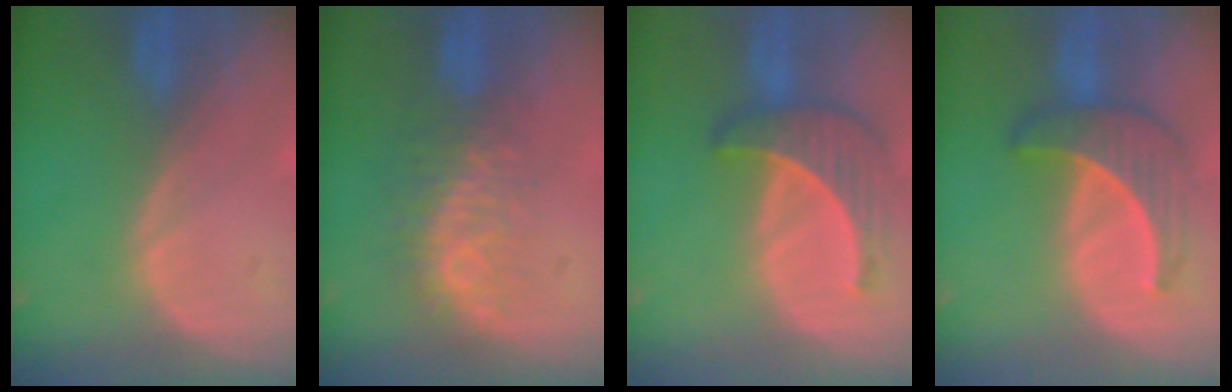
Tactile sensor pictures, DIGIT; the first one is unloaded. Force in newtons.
{"total": 8.4, "press": 7.1, "slide": 4.4}
{"total": 6.4, "press": 6.4, "slide": 0.3}
{"total": 6.6, "press": 6.3, "slide": 2.0}